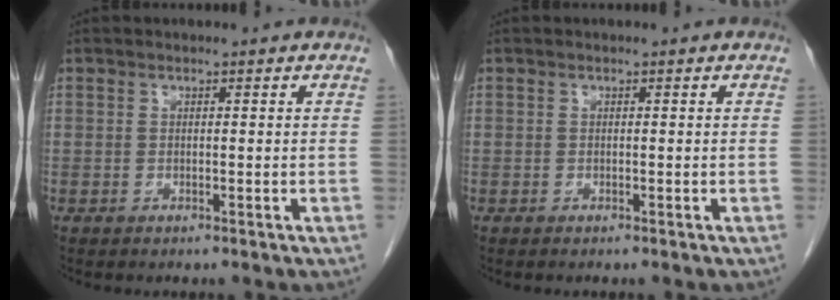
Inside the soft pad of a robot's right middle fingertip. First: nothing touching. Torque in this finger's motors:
{"motor_torque": [-0.18, -0.18, -0.03, -0.01]}